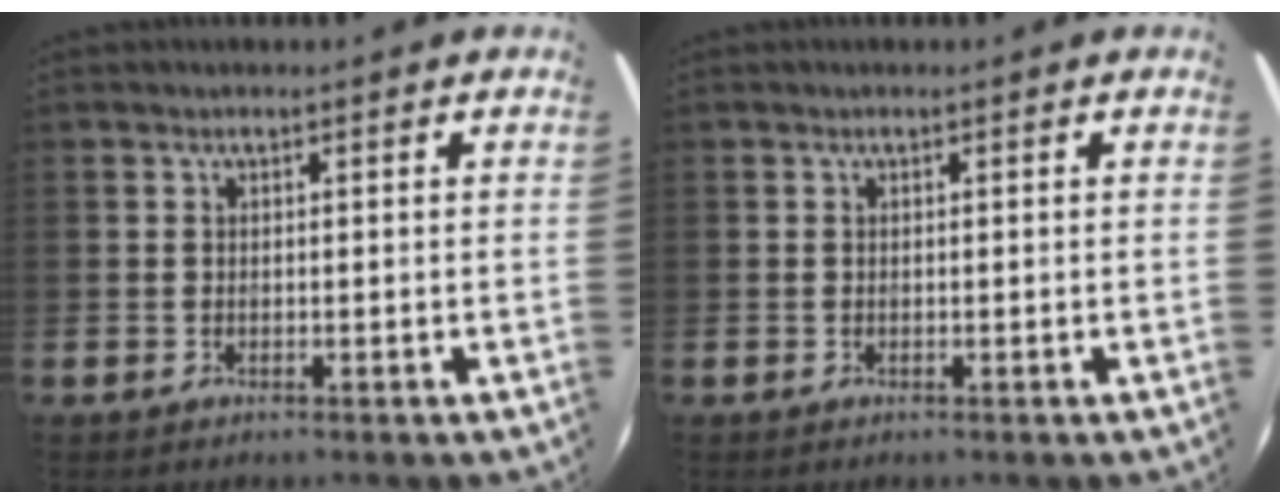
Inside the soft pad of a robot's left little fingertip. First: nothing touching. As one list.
[{"total": 0.0}]